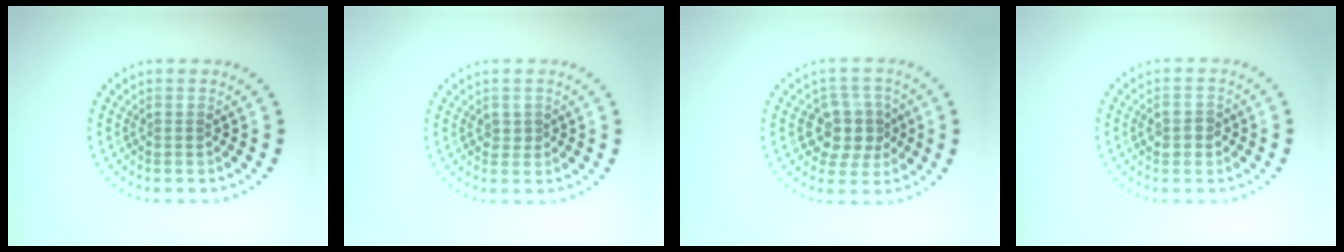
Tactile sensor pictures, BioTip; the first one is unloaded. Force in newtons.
{"total": 0.5, "press": 0.5, "slide": 0.2}
{"total": 4.0, "press": 3.7, "slide": 1.5}
{"total": 1.8, "press": 1.8, "slide": 0.1}